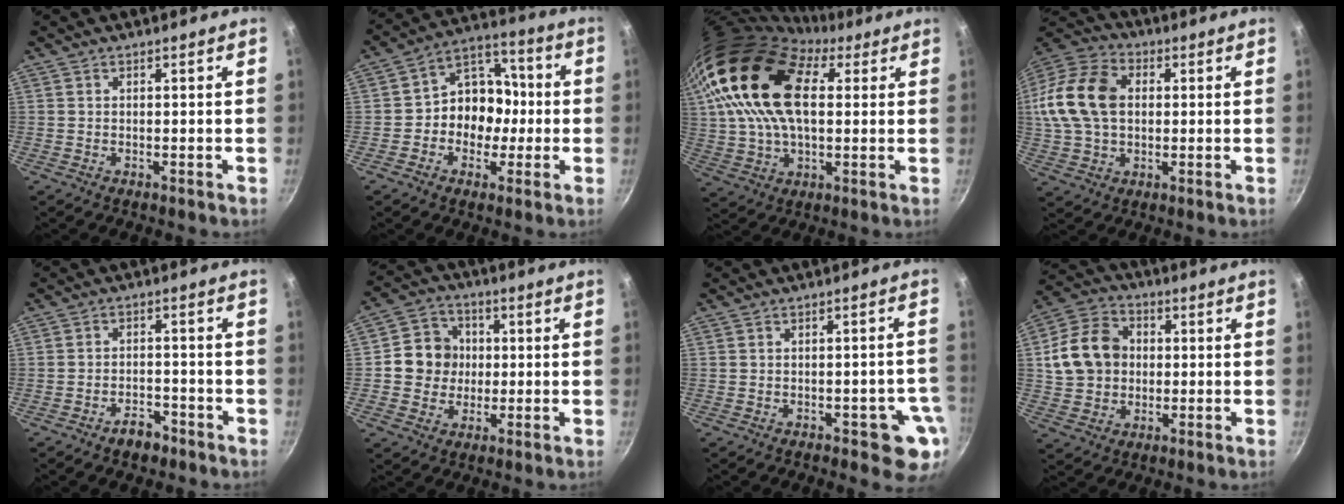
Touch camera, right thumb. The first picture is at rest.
{"total": 11.9, "force": [-1.5, 9.8, 6.5], "torque": [-0.038, 0.042, -0.040]}
{"total": 24.1, "force": [6.4, 14.6, 18.1], "torque": [-0.326, 0.011, 0.106]}
{"total": 17.8, "force": [2.1, 12.6, 12.5], "torque": [-0.234, 0.028, 0.028]}
{"total": 4.4, "force": [-3.1, 2.4, 2.0], "torque": [-0.017, 0.029, -0.045]}
{"total": 9.6, "force": [0.4, 8.9, 3.6], "torque": [-0.023, 0.016, -0.007]}
{"total": 9.4, "force": [-3.9, 3.5, 7.9], "torque": [-0.056, 0.024, -0.043]}
{"total": 13.3, "force": [1.2, 10.8, 7.6], "torque": [-0.115, 0.017, 0.015]}